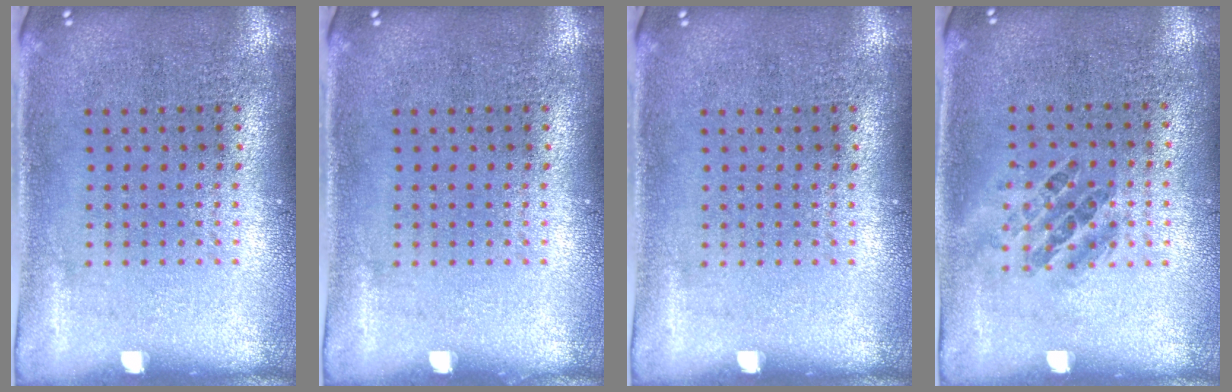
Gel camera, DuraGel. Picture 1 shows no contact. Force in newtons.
{"total": 0.0}
{"total": 0.0}
{"total": 0.9, "press": 0.8, "slide": 0.5}